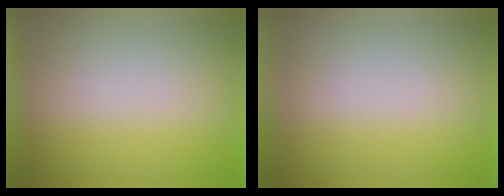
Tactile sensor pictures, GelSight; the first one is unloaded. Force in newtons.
{"total": 0.0}